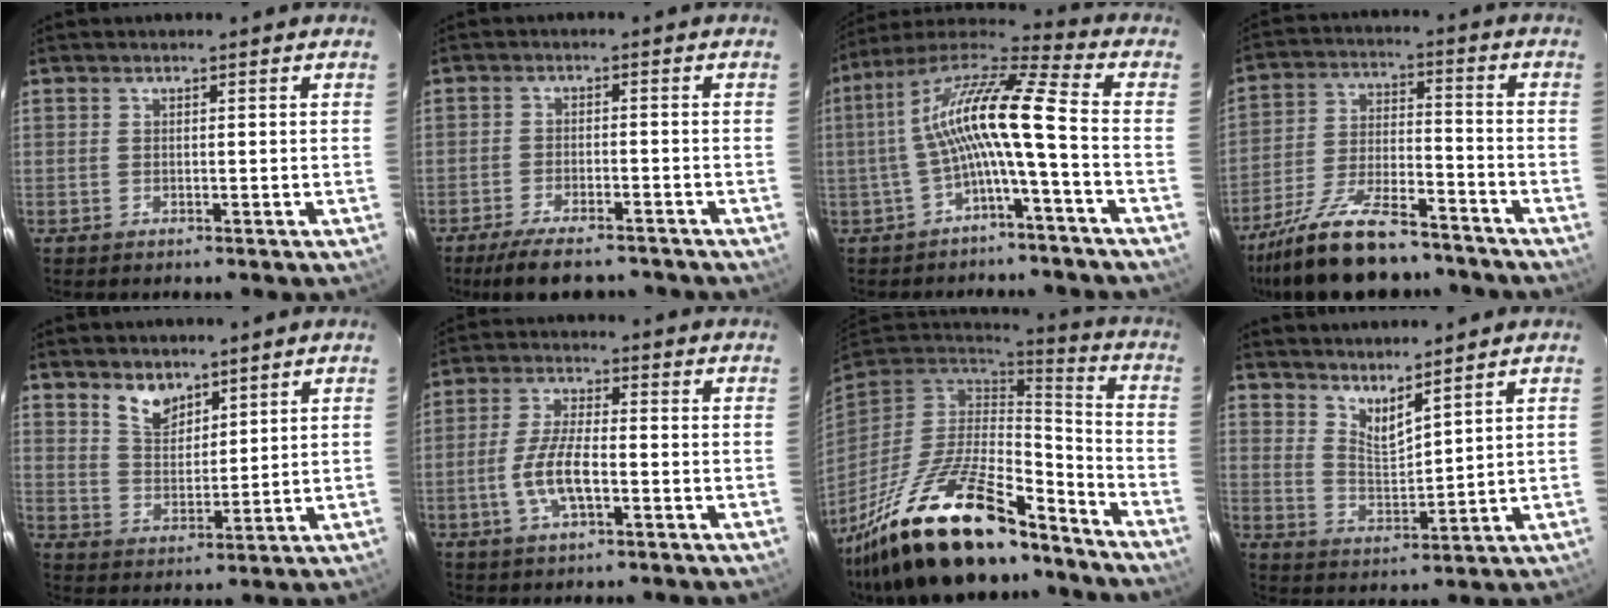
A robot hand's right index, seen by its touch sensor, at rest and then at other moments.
{"total": 10.4, "force": [-8.7, 2.8, 5.0], "torque": [-0.111, -0.017, -0.139]}
{"total": 13.4, "force": [-2.2, 0.5, 13.2], "torque": [-0.256, 0.018, -0.047]}
{"total": 19.8, "force": [-16.2, 5.8, 9.7], "torque": [-0.196, -0.022, -0.265]}
{"total": 5.9, "force": [4.4, 3.2, 2.5], "torque": [-0.038, 0.005, 0.086]}
{"total": 7.6, "force": [-2.4, 2.4, 6.8], "torque": [-0.141, 0.000, -0.048]}
{"total": 27.9, "force": [-19.3, 9.5, 17.7], "torque": [-0.339, -0.030, -0.313]}
{"total": 6.0, "force": [5.2, 1.0, 2.9], "torque": [-0.048, -0.009, 0.094]}